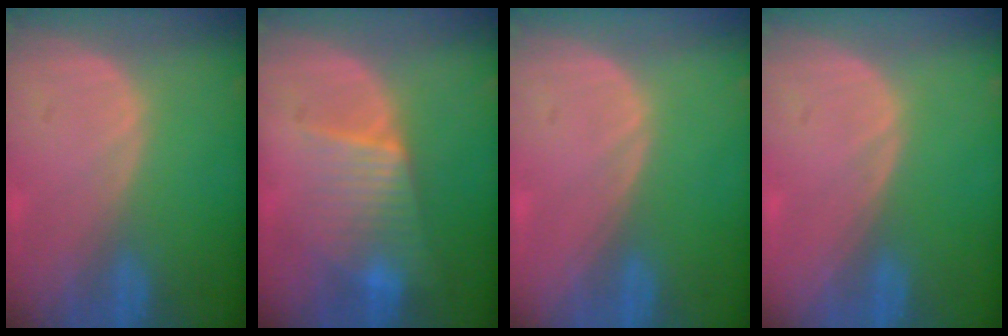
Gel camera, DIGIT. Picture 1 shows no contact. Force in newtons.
{"total": 6.3, "press": 6.2, "slide": 0.8}
{"total": 0.0}
{"total": 0.0}